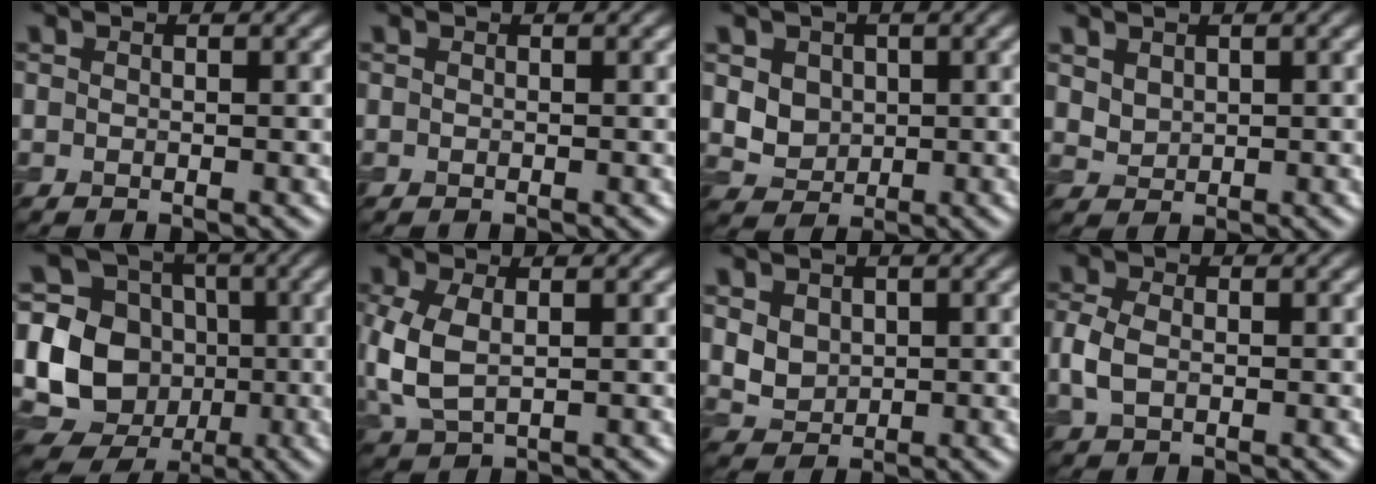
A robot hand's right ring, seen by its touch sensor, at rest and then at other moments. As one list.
[{"total": 0.0}, {"total": 3.6, "force": [1.0, 3.0, 1.7], "torque": [-0.042, 0.000, 0.033]}, {"total": 1.5, "force": [0.9, 1.1, 0.6], "torque": [-0.014, -0.003, 0.025]}, {"total": 13.4, "force": [-0.6, 12.5, 4.6], "torque": [-0.117, 0.022, -0.026]}, {"total": 4.9, "force": [0.1, 2.8, 4.0], "torque": [-0.112, -0.004, 0.007]}, {"total": 2.6, "force": [0.8, 2.1, 1.3], "torque": [-0.032, -0.005, 0.018]}, {"total": 2.7, "force": [-0.4, 1.9, 1.9], "torque": [-0.049, -0.001, -0.009]}]